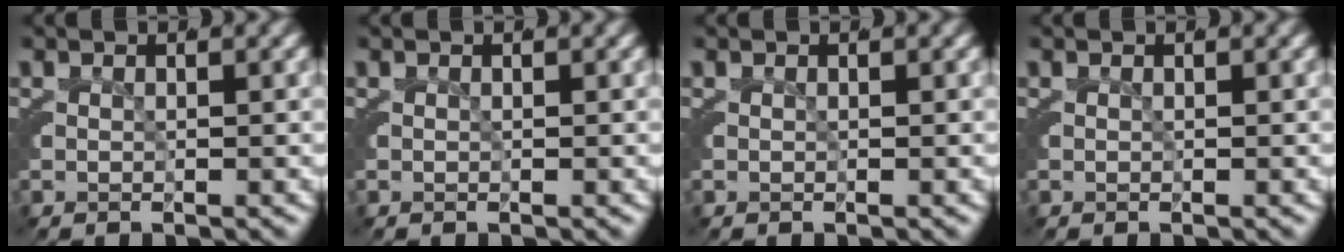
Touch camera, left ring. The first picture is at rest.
{"total": 0.0}
{"total": 0.0}
{"total": 0.0}